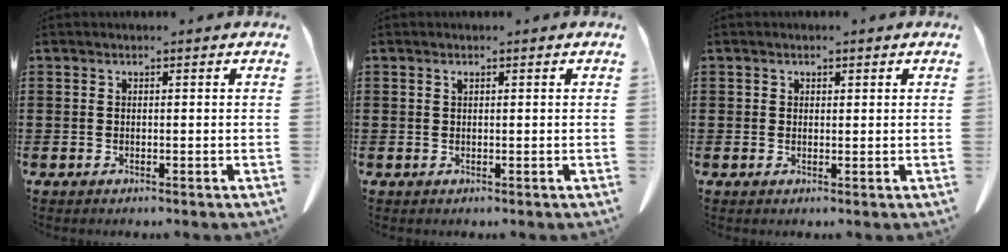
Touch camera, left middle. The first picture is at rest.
{"total": 0.6, "force": [0.4, 0.2, 0.5], "torque": [-0.011, -0.001, 0.008]}
{"total": 0.8, "force": [0.7, 0.5, 0.2], "torque": [-0.007, 0.000, 0.014]}